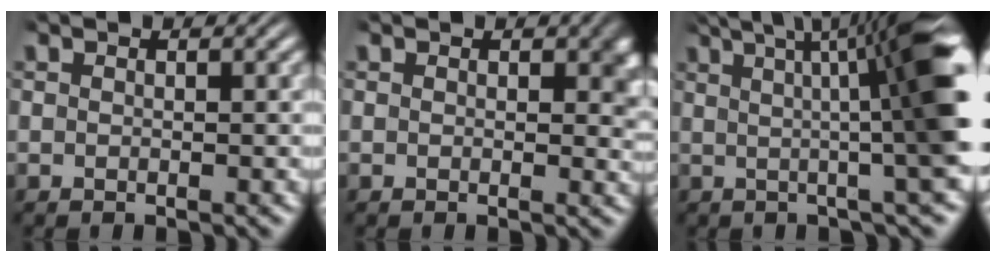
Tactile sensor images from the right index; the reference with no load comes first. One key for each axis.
{"total": 1.8, "fx": 0.3, "fy": 0.9, "fz": 1.5, "tx": -0.010, "ty": -0.007, "tz": 0.004}
{"total": 12.3, "fx": 3.6, "fy": 3.5, "fz": 11.2, "tx": -0.125, "ty": 0.024, "tz": 0.045}